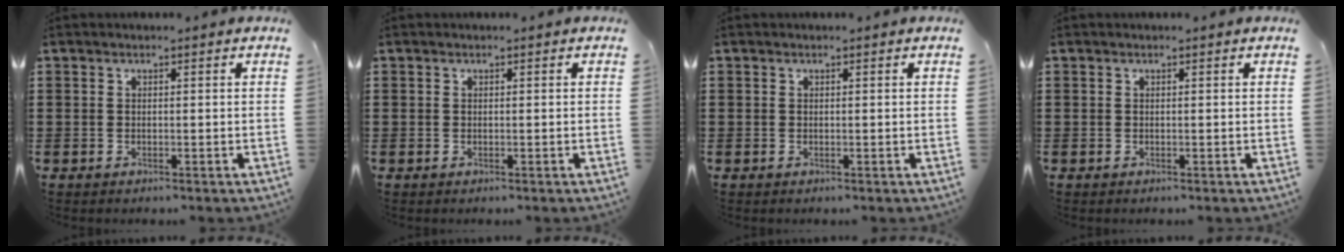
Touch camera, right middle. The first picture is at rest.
{"total": 0.0}
{"total": 0.0}
{"total": 0.0}